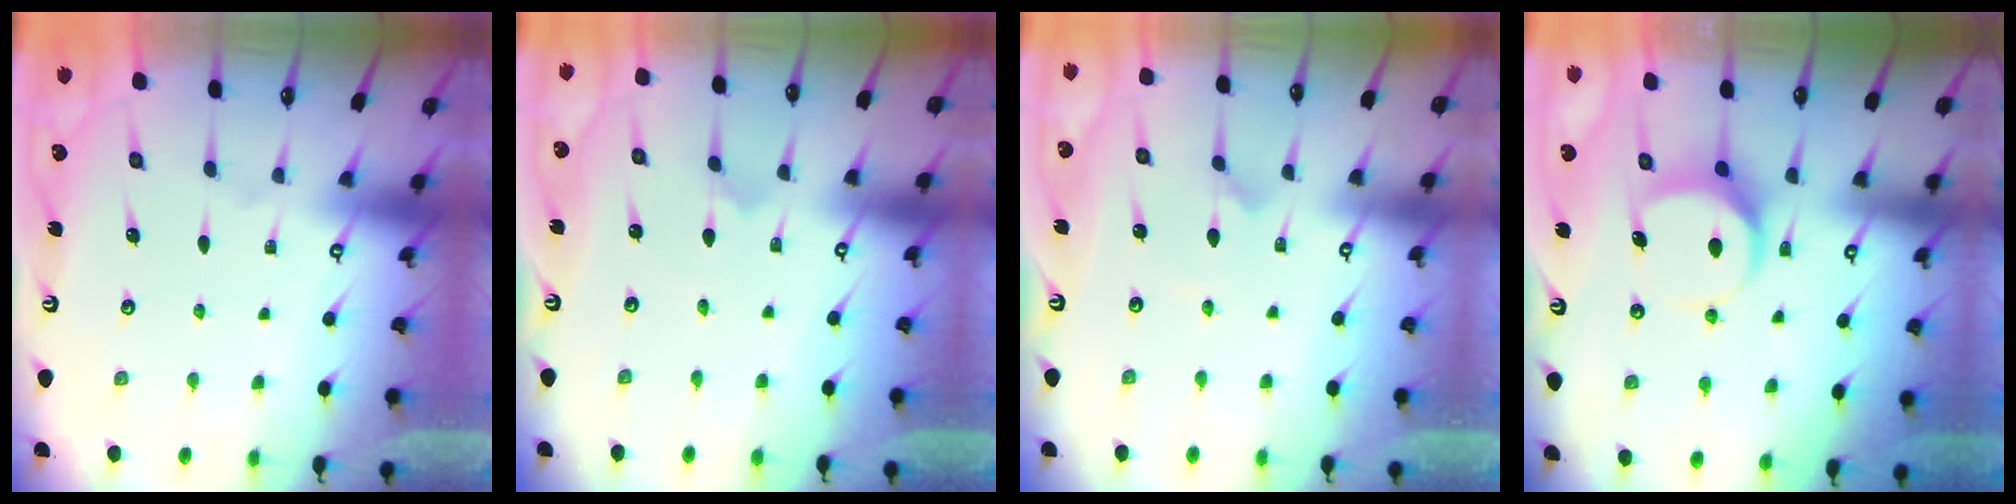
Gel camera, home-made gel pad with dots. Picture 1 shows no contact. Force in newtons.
{"total": 0.0}
{"total": 2.2, "press": 2.2, "slide": 0.2}
{"total": 7.6, "press": 7.6, "slide": 0.5}